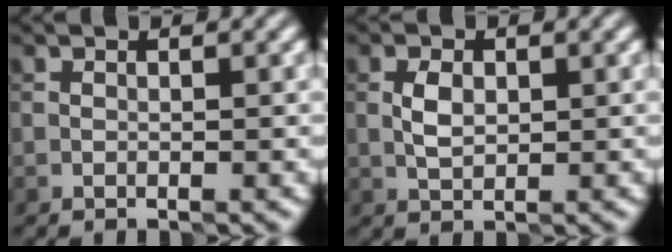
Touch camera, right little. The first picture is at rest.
{"total": 2.0, "force": [0.5, 1.2, 1.5], "torque": [-0.031, 0.005, 0.011]}